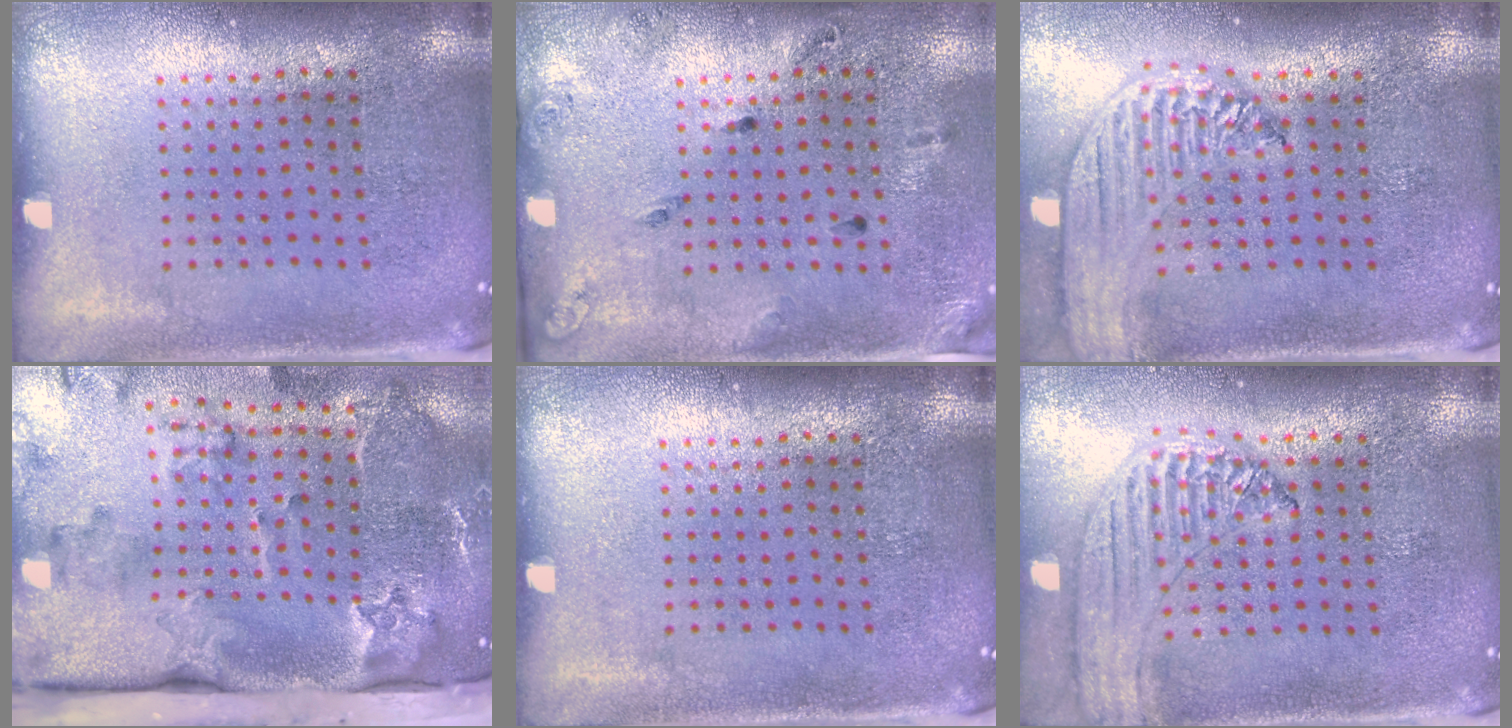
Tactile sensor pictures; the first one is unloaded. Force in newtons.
{"total": 1.8, "press": 1.0, "slide": 1.5}
{"total": 2.8, "press": 2.2, "slide": 1.6}
{"total": 4.0, "press": 2.7, "slide": 3.0}
{"total": 0.0}
{"total": 1.3, "press": 1.3, "slide": 0.2}